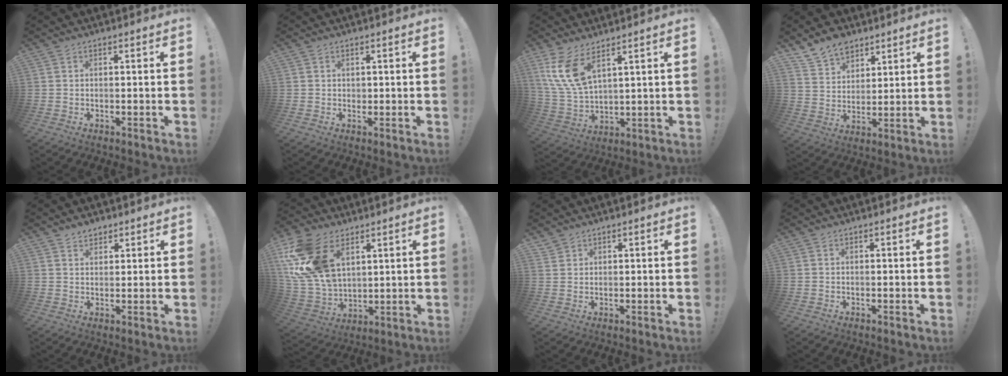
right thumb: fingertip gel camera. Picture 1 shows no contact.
{"total": 0.8, "force": [0.3, 0.8, 0.1], "torque": [-0.001, 0.001, 0.006]}
{"total": 11.1, "force": [6.6, 4.4, 7.8], "torque": [-0.169, -0.031, 0.125]}
{"total": 9.7, "force": [7.6, 5.7, 2.2], "torque": [-0.040, -0.054, 0.148]}
{"total": 3.0, "force": [2.5, 1.7, 0.4], "torque": [0.000, -0.014, 0.045]}
{"total": 21.1, "force": [8.7, 13.9, 13.3], "torque": [-0.268, -0.036, 0.169]}
{"total": 1.6, "force": [1.5, 0.6, 0.3], "torque": [-0.007, -0.008, 0.028]}
{"total": 0.0}